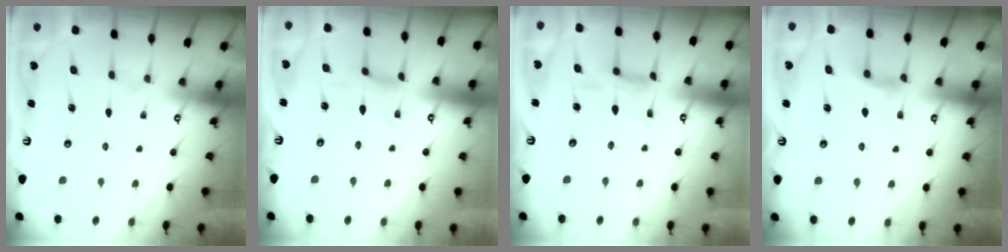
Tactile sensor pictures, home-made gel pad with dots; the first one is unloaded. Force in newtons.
{"total": 0.0}
{"total": 4.8, "press": 4.8, "slide": 0.5}
{"total": 5.5, "press": 5.4, "slide": 0.7}